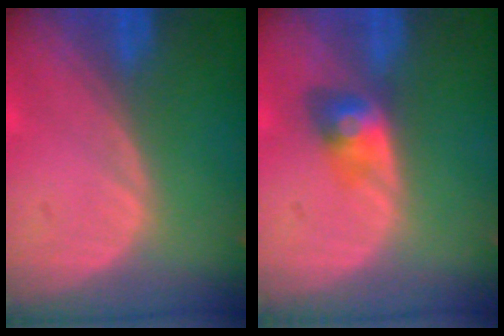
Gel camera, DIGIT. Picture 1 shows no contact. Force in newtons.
{"total": 3.4, "press": 3.4, "slide": 0.2}